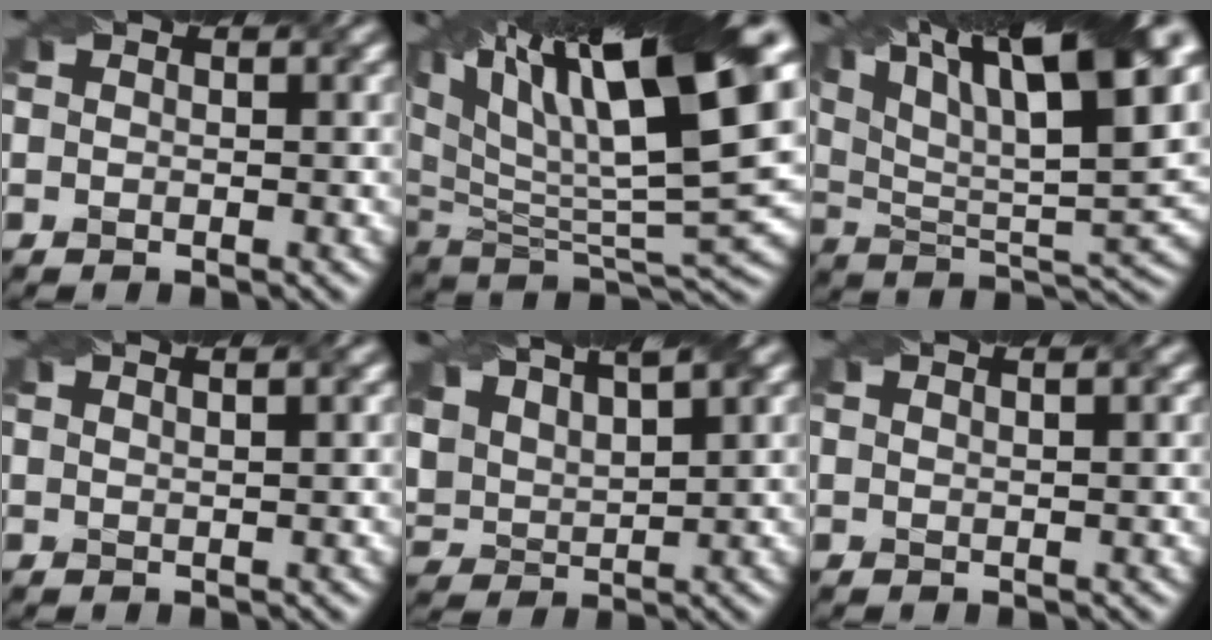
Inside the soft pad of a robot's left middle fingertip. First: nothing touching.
{"total": 16.5, "force": [9.2, 4.3, 13.1], "torque": [-0.241, 0.029, 0.169]}
{"total": 18.0, "force": [10.4, 5.4, 13.7], "torque": [-0.231, 0.038, 0.165]}
{"total": 2.8, "force": [1.9, 1.1, 1.6], "torque": [0.005, 0.019, -0.009]}
{"total": 9.2, "force": [6.7, 3.9, 5.1], "torque": [-0.136, 0.039, 0.117]}
{"total": 1.7, "force": [1.3, 0.5, 0.9], "torque": [0.005, 0.005, -0.004]}